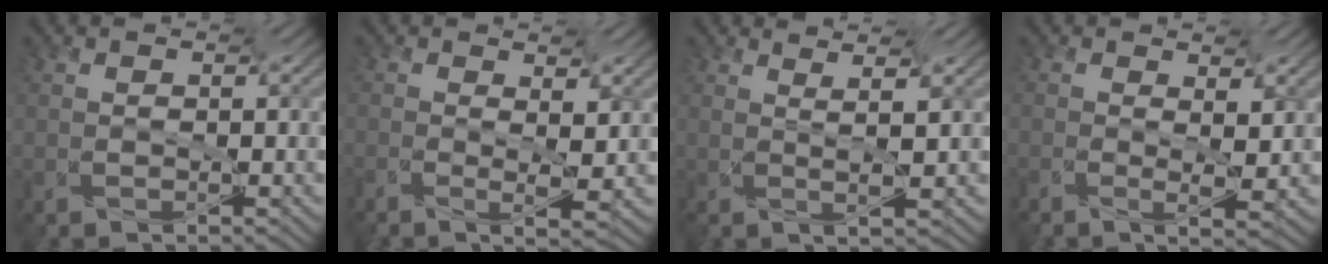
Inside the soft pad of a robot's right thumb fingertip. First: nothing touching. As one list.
[{"total": 3.3, "force": [0.1, 1.2, 3.1], "torque": [-0.060, -0.005, -0.003]}, {"total": 3.5, "force": [3.0, -1.1, 1.6], "torque": [-0.016, -0.007, 0.049]}, {"total": 2.9, "force": [0.2, 1.0, 2.7], "torque": [-0.053, -0.007, -0.002]}]